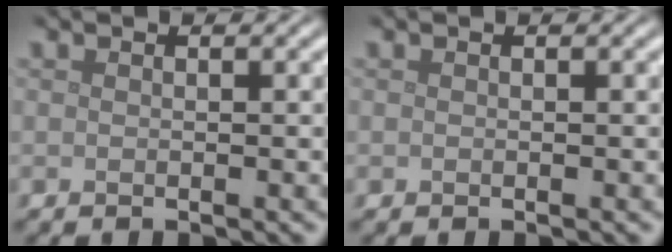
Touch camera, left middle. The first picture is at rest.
{"total": 0.0}